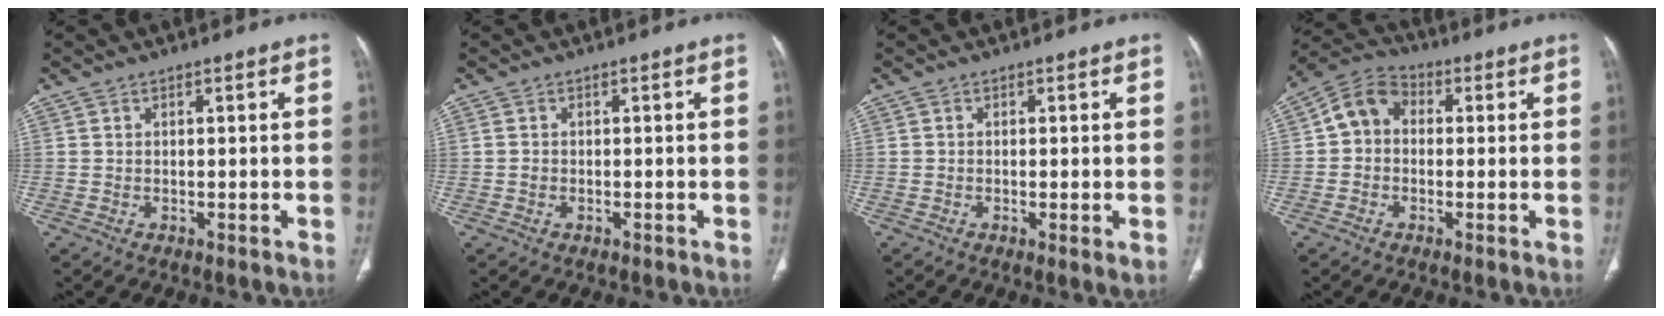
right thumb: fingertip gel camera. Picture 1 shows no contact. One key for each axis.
{"total": 0.8, "fx": -0.3, "fy": 0.7, "fz": 0.4, "tx": -0.008, "ty": 0.001, "tz": -0.004}
{"total": 1.8, "fx": -0.3, "fy": 0.4, "fz": 1.8, "tx": -0.039, "ty": -0.009, "tz": -0.007}
{"total": 7.3, "fx": 0.1, "fy": 6.0, "fz": 4.2, "tx": -0.061, "ty": 0.023, "tz": -0.014}